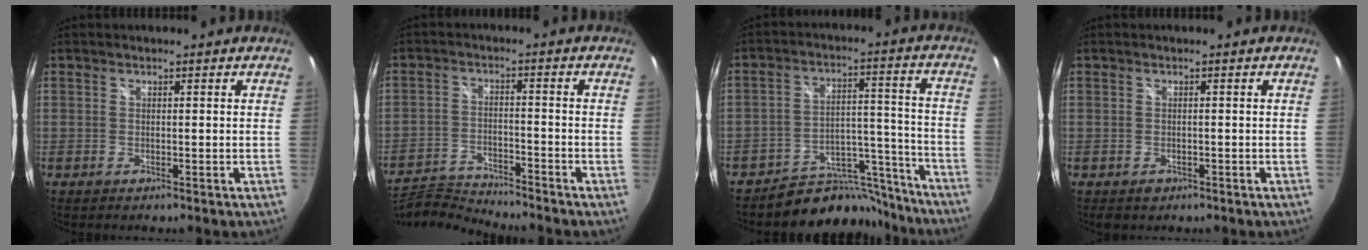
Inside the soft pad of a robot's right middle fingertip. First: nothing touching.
{"total": 10.1, "force": [-10.0, 0.5, 1.9], "torque": [-0.058, -0.008, -0.186]}
{"total": 13.7, "force": [-12.5, 5.4, 1.1], "torque": [0.000, 0.065, -0.176]}
{"total": 1.9, "force": [-1.0, 1.4, 0.7], "torque": [-0.015, -0.004, -0.013]}